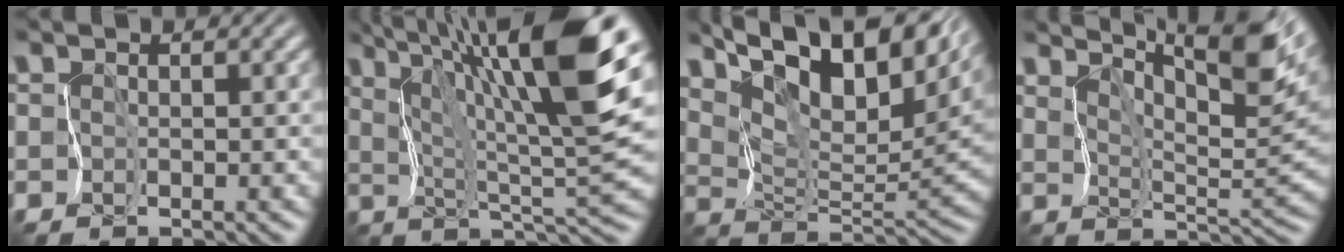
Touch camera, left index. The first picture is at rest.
{"total": 13.6, "force": [7.1, 2.1, 11.4], "torque": [-0.175, 0.016, 0.119]}
{"total": 13.4, "force": [9.2, 5.1, 8.3], "torque": [-0.137, 0.014, 0.155]}
{"total": 10.8, "force": [7.5, 2.0, 7.6], "torque": [-0.127, 0.007, 0.115]}